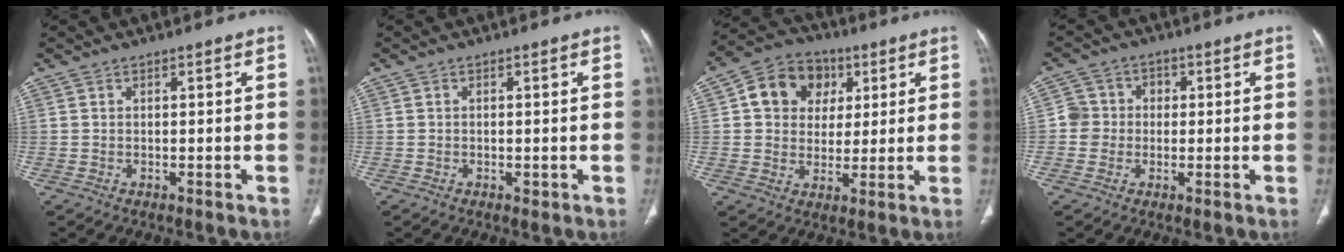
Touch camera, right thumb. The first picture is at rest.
{"total": 0.8, "force": [-0.2, 0.6, 0.6], "torque": [-0.008, -0.001, -0.002]}
{"total": 11.7, "force": [3.5, 9.8, 5.3], "torque": [-0.057, 0.000, 0.051]}
{"total": 4.9, "force": [-0.4, 4.7, 1.0], "torque": [0.010, 0.014, -0.015]}